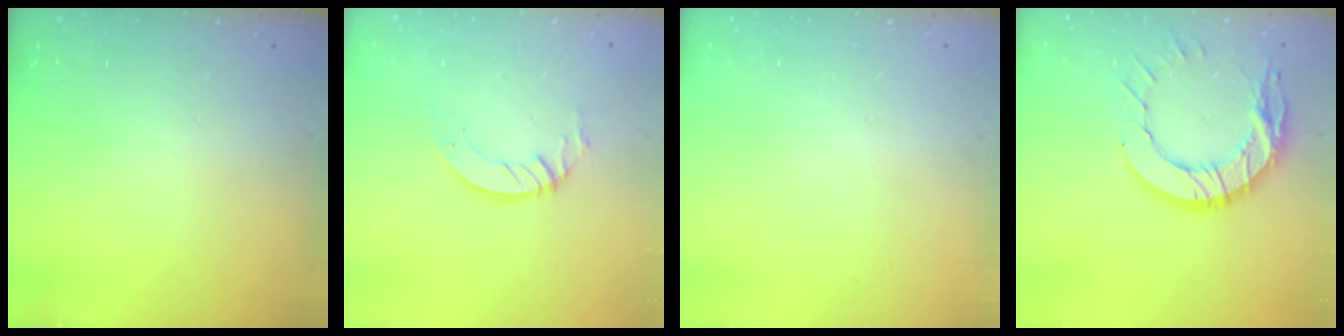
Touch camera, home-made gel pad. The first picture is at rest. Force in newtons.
{"total": 2.8, "press": 2.8, "slide": 0.2}
{"total": 0.0}
{"total": 14.5, "press": 14.4, "slide": 1.2}